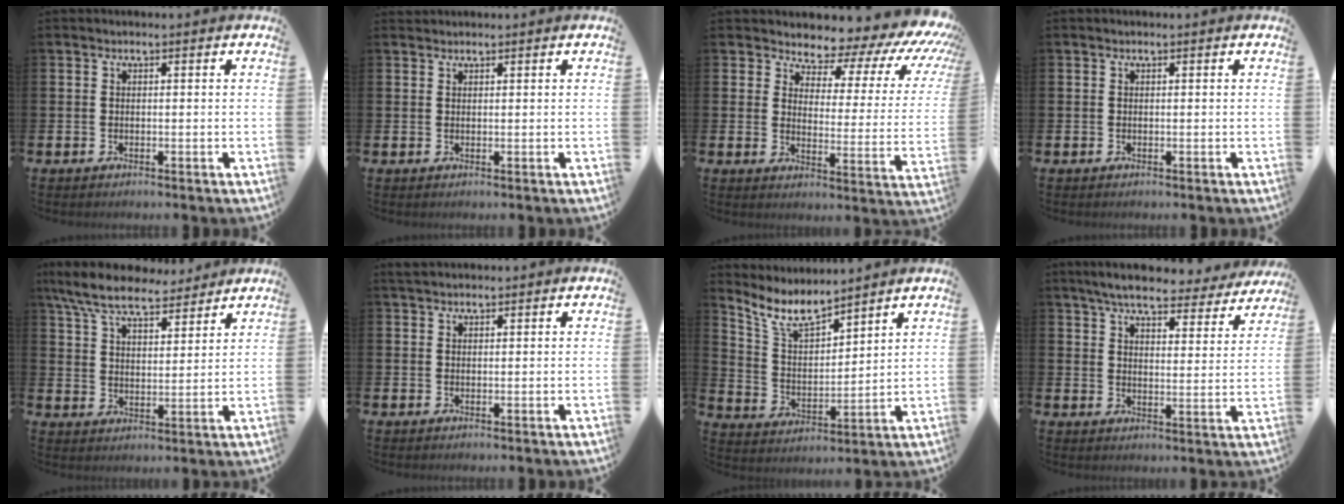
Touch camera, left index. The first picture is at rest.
{"total": 1.0, "force": [1.0, 0.2, -0.1], "torque": [0.016, -0.004, 0.016]}
{"total": 5.4, "force": [4.8, 2.3, 1.0], "torque": [-0.017, -0.061, 0.068]}
{"total": 0.0}
{"total": 8.5, "force": [7.6, 2.1, 3.0], "torque": [-0.087, -0.035, 0.138]}
{"total": 1.7, "force": [1.5, 0.6, 0.4], "torque": [0.004, 0.000, 0.025]}
{"total": 7.7, "force": [6.6, 2.1, 3.2], "torque": [-0.089, -0.032, 0.118]}
{"total": 6.5, "force": [6.0, 1.0, 2.3], "torque": [-0.051, -0.037, 0.100]}